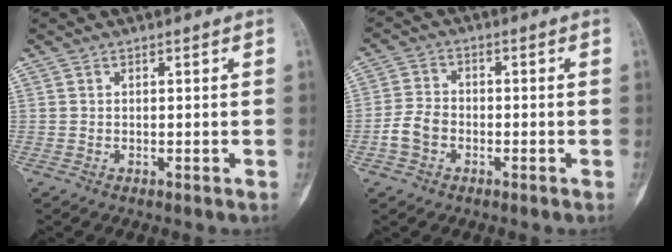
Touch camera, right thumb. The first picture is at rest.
{"total": 5.2, "force": [-1.9, 3.9, 3.0], "torque": [-0.054, 0.018, -0.040]}